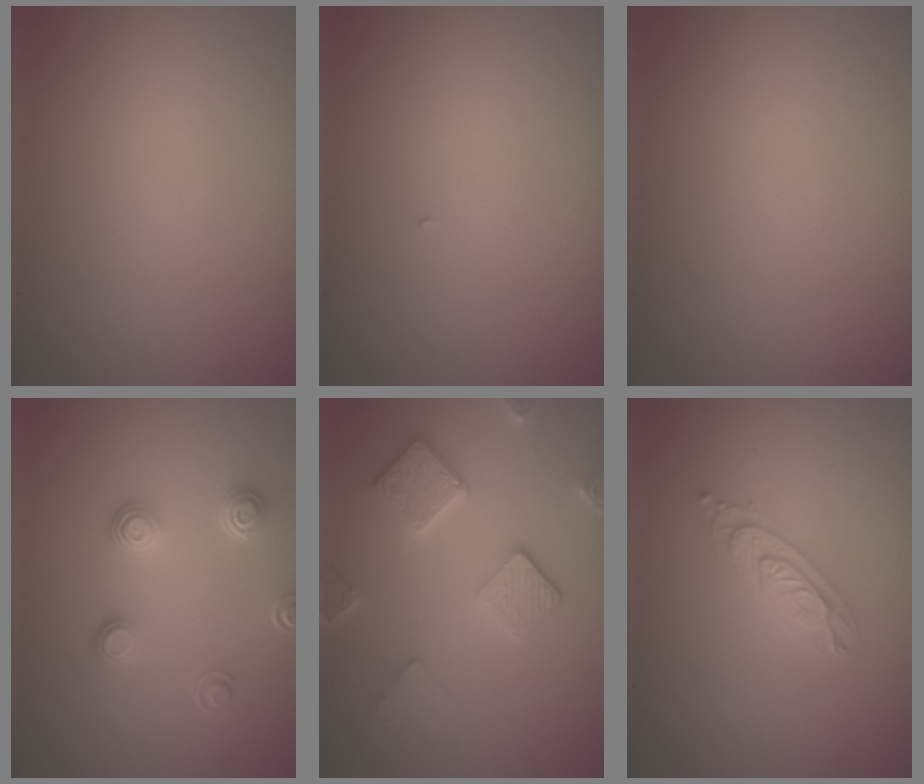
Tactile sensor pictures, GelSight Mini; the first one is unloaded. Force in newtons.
{"total": 0.0}
{"total": 0.0}
{"total": 2.6, "press": 1.7, "slide": 2.0}
{"total": 4.9, "press": 3.8, "slide": 3.1}
{"total": 2.6, "press": 2.6, "slide": 0.5}